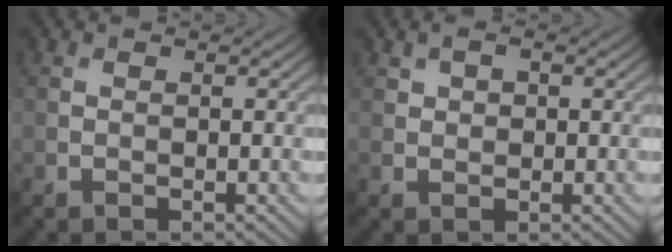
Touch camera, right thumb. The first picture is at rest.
{"total": 2.1, "force": [0.8, 1.4, 1.3], "torque": [-0.025, 0.002, 0.015]}